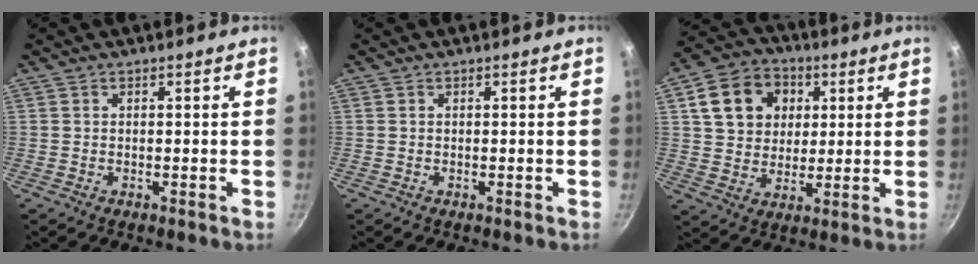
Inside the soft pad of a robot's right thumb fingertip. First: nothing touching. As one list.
[{"total": 0.0}, {"total": 13.4, "force": [4.1, 11.0, 6.4], "torque": [-0.090, 0.007, 0.068]}]